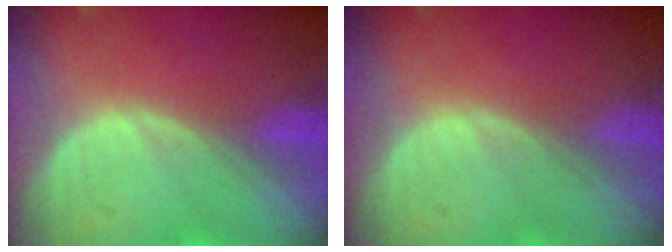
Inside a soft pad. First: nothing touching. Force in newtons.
{"total": 0.0}